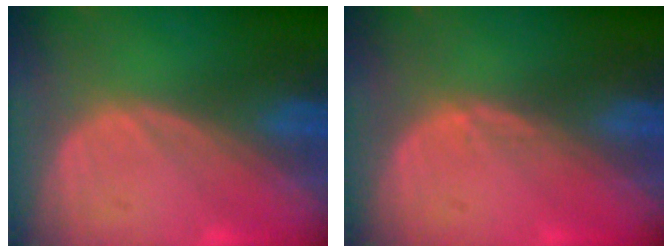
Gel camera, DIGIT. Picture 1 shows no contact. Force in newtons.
{"total": 0.6, "press": 0.4, "slide": 0.4}